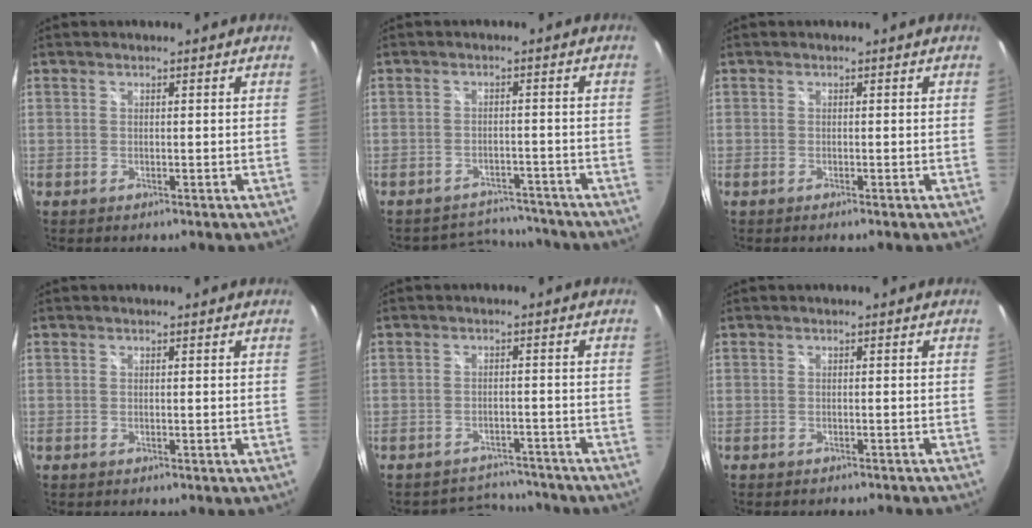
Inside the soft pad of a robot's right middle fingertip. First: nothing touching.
{"total": 7.4, "force": [-7.0, 2.6, 0.3], "torque": [-0.013, 0.017, -0.093]}
{"total": 0.6, "force": [-0.4, -0.2, 0.3], "torque": [-0.004, -0.001, -0.010]}
{"total": 0.0}
{"total": 6.2, "force": [-5.8, 2.1, -0.1], "torque": [-0.002, 0.021, -0.079]}
{"total": 3.3, "force": [-3.0, 0.7, 1.2], "torque": [-0.024, -0.014, -0.039]}